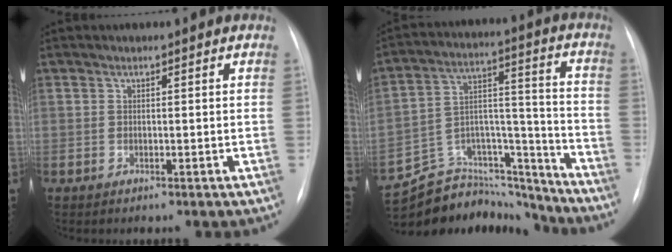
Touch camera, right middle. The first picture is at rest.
{"total": 18.1, "force": [-17.3, 4.9, 2.6], "torque": [-0.040, 0.065, -0.272]}